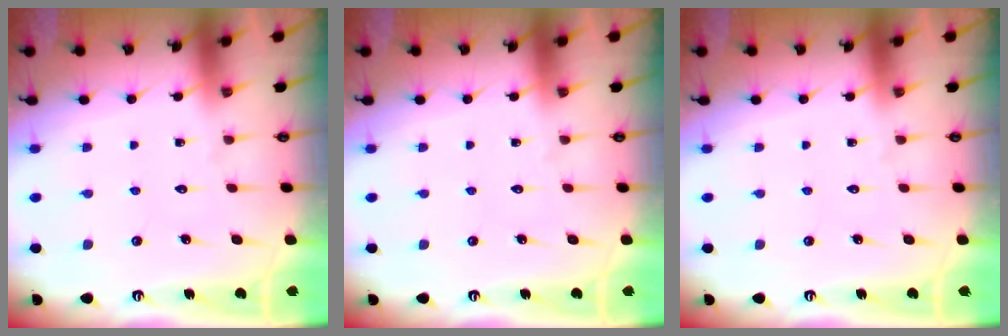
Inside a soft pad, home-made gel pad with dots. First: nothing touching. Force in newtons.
{"total": 0.0}
{"total": 0.0}